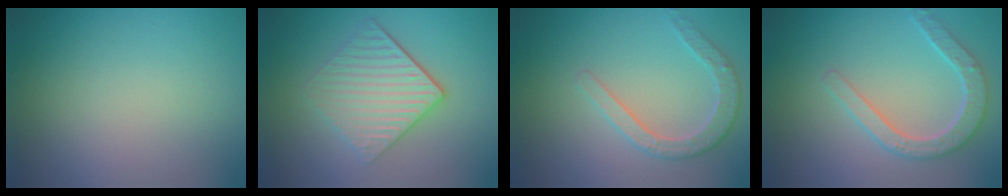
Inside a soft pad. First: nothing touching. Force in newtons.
{"total": 4.7, "press": 3.6, "slide": 3.0}
{"total": 3.0, "press": 3.0, "slide": 0.3}
{"total": 3.6, "press": 3.4, "slide": 1.4}